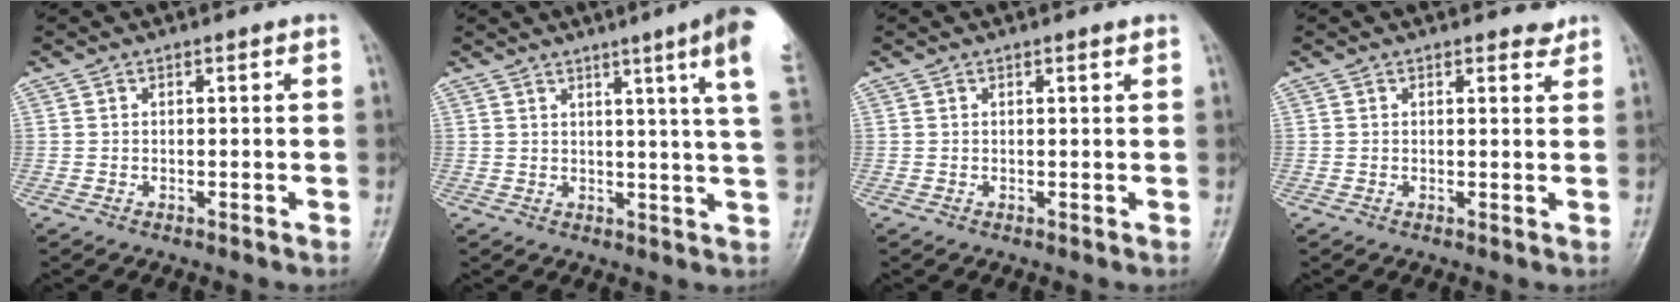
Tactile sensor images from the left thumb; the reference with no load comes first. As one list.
[{"total": 11.9, "force": [6.1, -0.7, 10.2], "torque": [-0.132, -0.026, 0.060]}, {"total": 0.7, "force": [0.5, 0.0, 0.5], "torque": [-0.009, -0.003, 0.008]}, {"total": 1.7, "force": [1.5, 0.7, 0.5], "torque": [0.004, -0.011, 0.015]}]